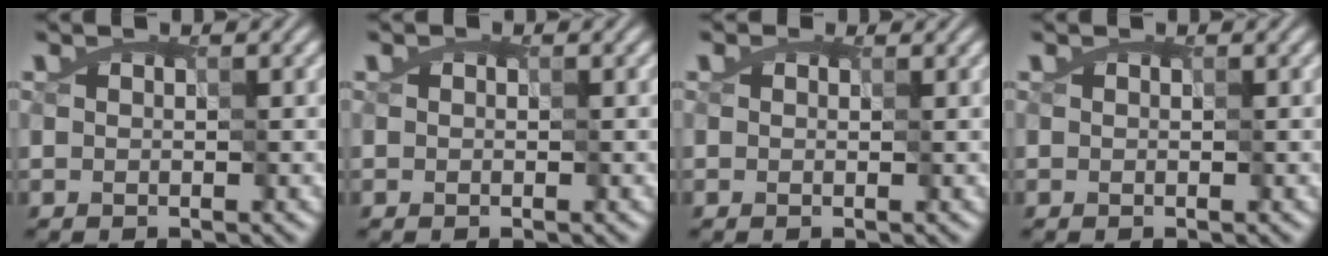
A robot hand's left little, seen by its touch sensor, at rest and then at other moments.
{"total": 0.0}
{"total": 0.7, "force": [0.6, 0.3, 0.0], "torque": [-0.007, -0.002, 0.010]}
{"total": 0.0}